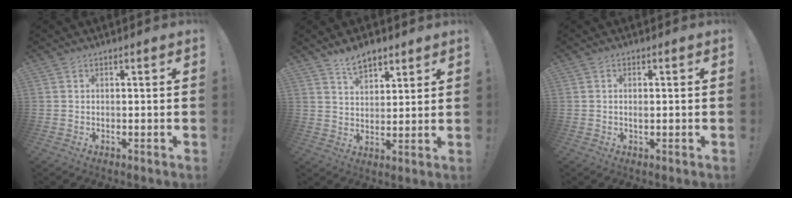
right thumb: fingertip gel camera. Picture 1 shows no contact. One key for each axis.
{"total": 7.2, "fx": 5.5, "fy": 3.5, "fz": 3.1, "tx": -0.050, "ty": -0.027, "tz": 0.101}
{"total": 1.1, "fx": 0.2, "fy": 0.6, "fz": 0.9, "tx": -0.009, "ty": 0.002, "tz": 0.001}